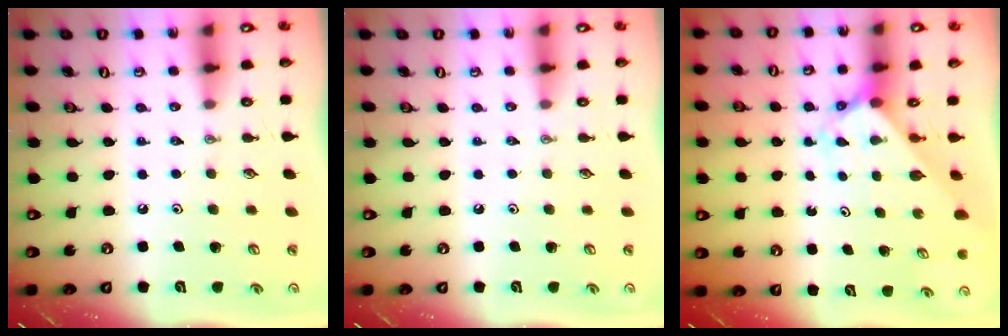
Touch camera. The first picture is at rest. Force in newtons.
{"total": 0.0}
{"total": 2.1, "press": 2.1, "slide": 0.1}